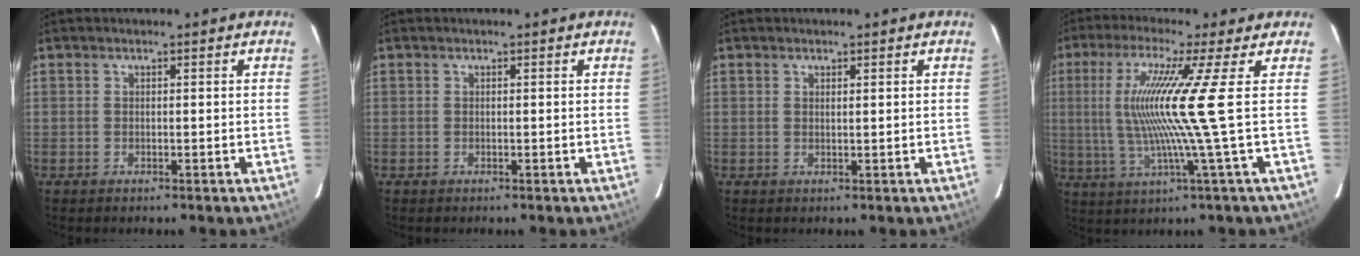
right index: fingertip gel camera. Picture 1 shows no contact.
{"total": 0.0}
{"total": 0.6, "force": [0.5, 0.0, 0.4], "torque": [-0.006, 0.000, 0.009]}
{"total": 12.8, "force": [0.8, -3.2, 12.4], "torque": [-0.235, -0.011, 0.019]}